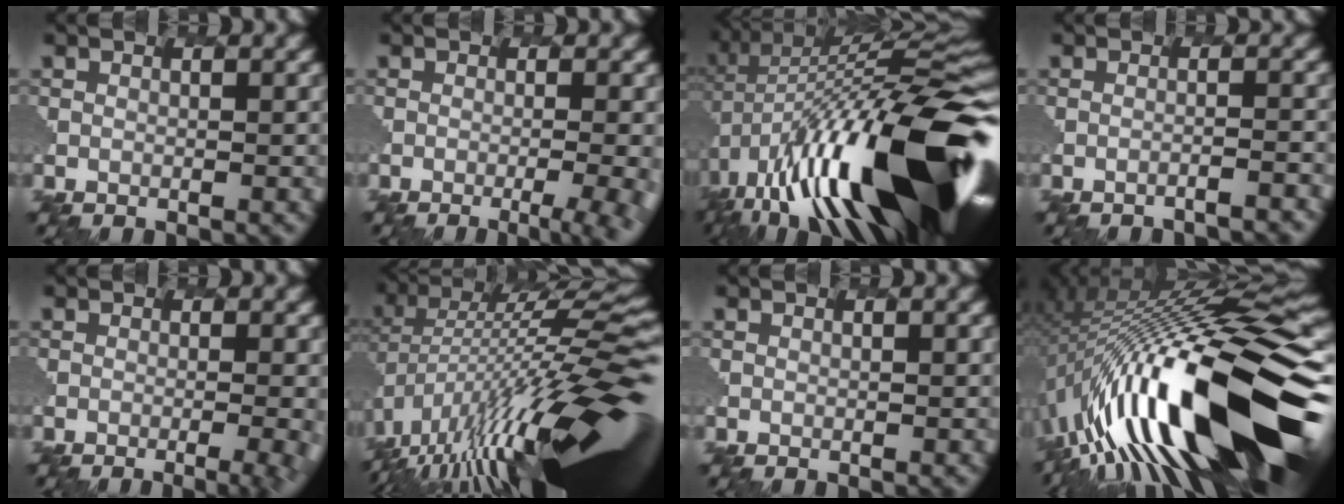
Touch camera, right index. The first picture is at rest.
{"total": 6.9, "force": [-3.3, 2.3, 5.6], "torque": [-0.060, -0.008, -0.031]}
{"total": 18.7, "force": [-4.7, 7.1, 16.7], "torque": [-0.272, 0.001, -0.083]}
{"total": 2.2, "force": [-2.1, 0.0, 0.7], "torque": [-0.016, 0.010, -0.034]}
{"total": 6.2, "force": [-2.6, 2.1, 5.2], "torque": [-0.052, -0.001, -0.026]}
{"total": 15.5, "force": [-4.2, 4.3, 14.3], "torque": [-0.254, 0.019, -0.089]}
{"total": 0.0}
{"total": 19.2, "force": [-2.9, 6.1, 18.0], "torque": [-0.293, 0.008, -0.061]}